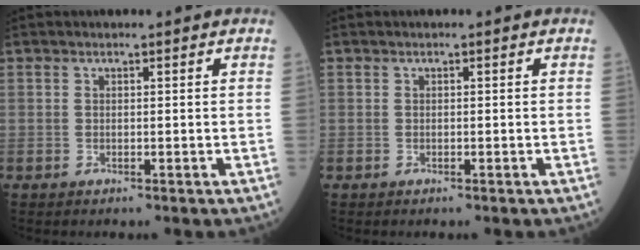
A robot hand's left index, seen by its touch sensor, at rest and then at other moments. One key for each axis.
{"total": 0.0}